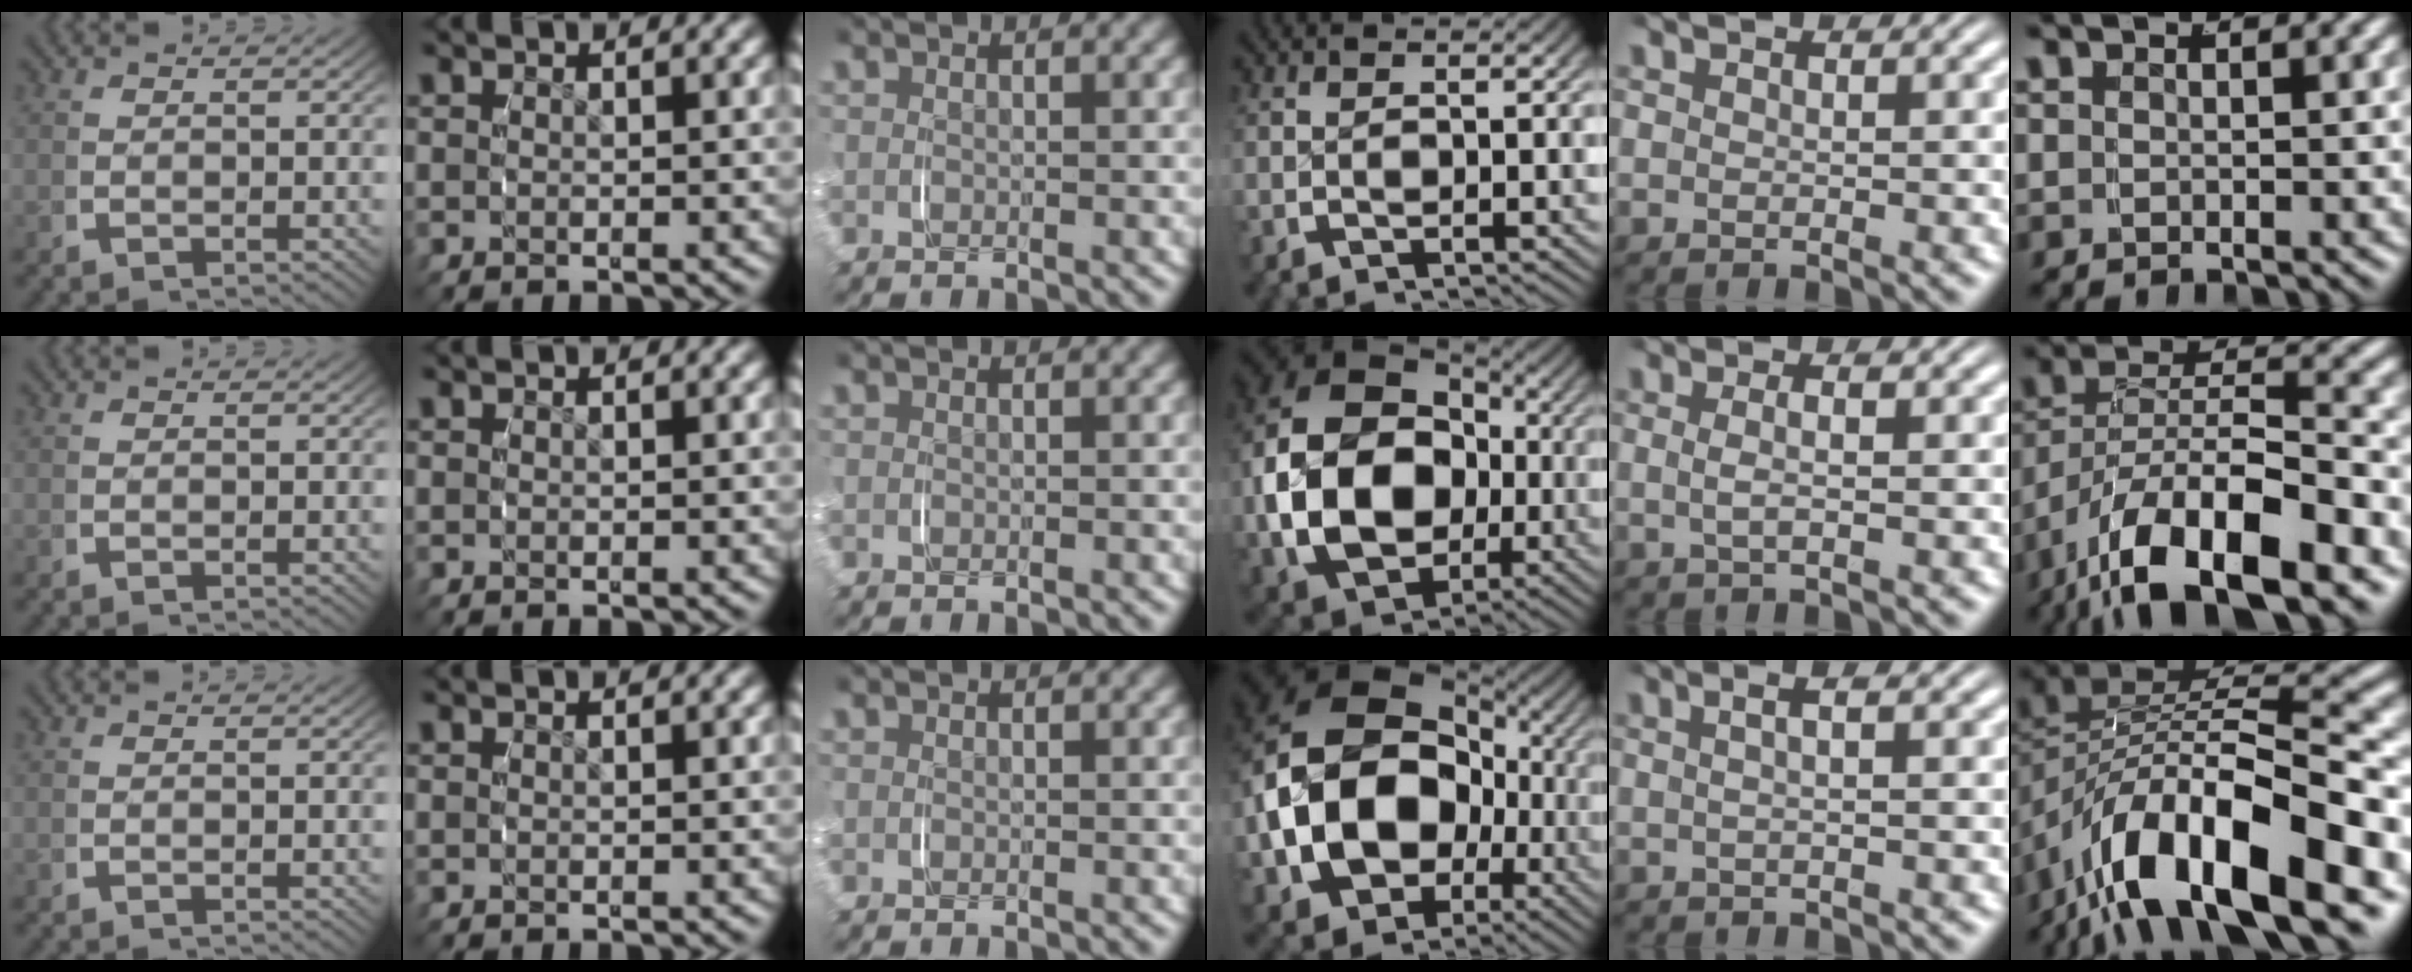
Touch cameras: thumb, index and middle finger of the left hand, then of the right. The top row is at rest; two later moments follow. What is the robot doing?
{"motion": "grasp_and_lifting", "object": "shorts"}